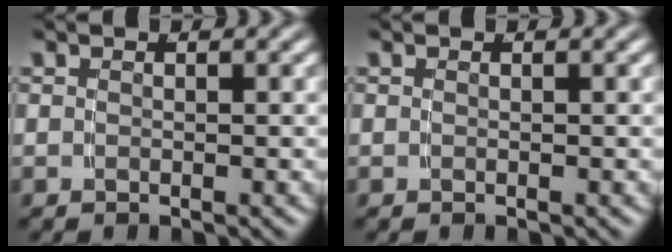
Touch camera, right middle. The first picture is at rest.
{"total": 0.0}